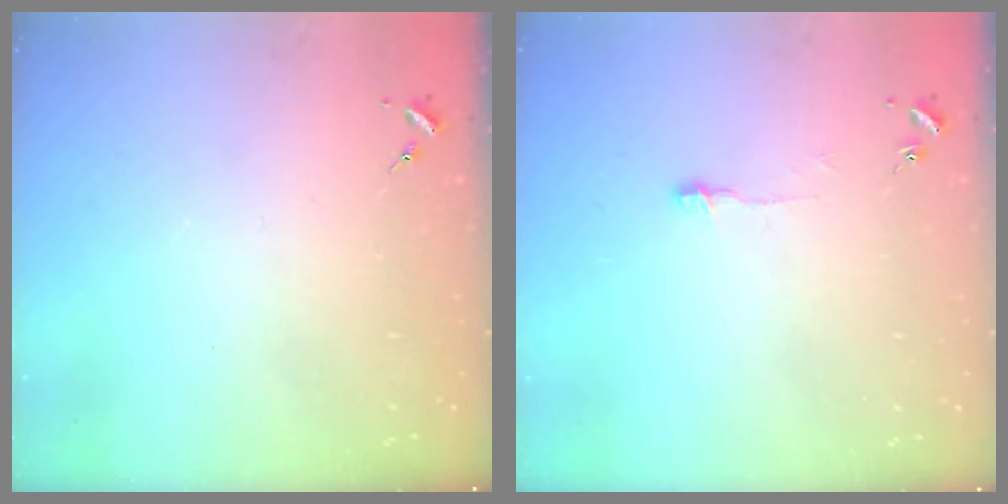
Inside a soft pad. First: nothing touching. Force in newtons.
{"total": 3.8, "press": 3.8, "slide": 0.2}